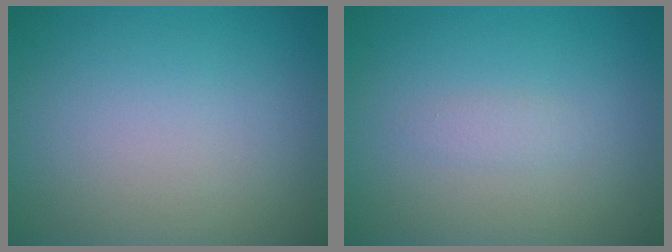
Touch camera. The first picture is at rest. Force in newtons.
{"total": 0.9, "press": 0.9, "slide": 0.0}